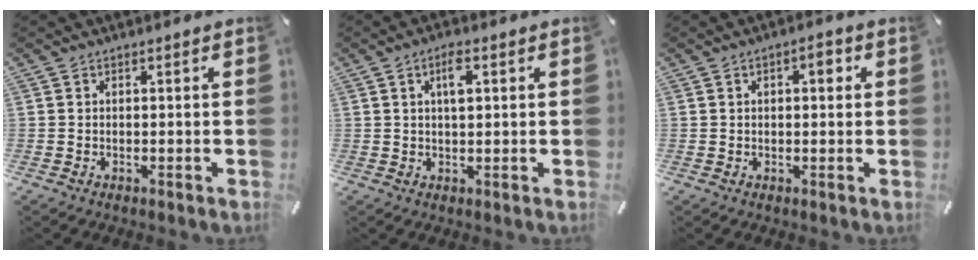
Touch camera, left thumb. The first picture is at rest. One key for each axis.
{"total": 4.4, "fx": 1.5, "fy": 1.7, "fz": 3.7, "tx": -0.064, "ty": 0.002, "tz": 0.019}
{"total": 2.9, "fx": 0.7, "fy": 1.6, "fz": 2.3, "tx": -0.032, "ty": 0.004, "tz": 0.004}